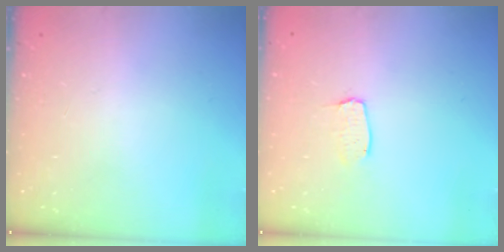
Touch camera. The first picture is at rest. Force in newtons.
{"total": 4.0, "press": 4.0, "slide": 0.3}